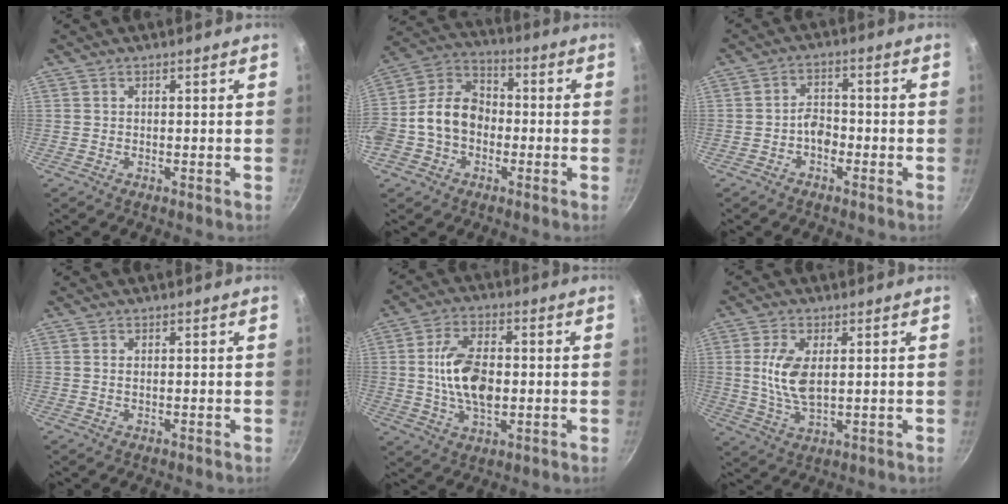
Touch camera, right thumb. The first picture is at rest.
{"total": 14.6, "force": [-2.4, 11.1, 9.2], "torque": [-0.136, 0.048, -0.059]}
{"total": 3.8, "force": [-1.8, 2.6, 2.2], "torque": [-0.018, 0.024, -0.033]}
{"total": 0.8, "force": [0.2, 0.4, 0.6], "torque": [-0.011, 0.000, 0.003]}
{"total": 12.1, "force": [0.0, 6.9, 10.0], "torque": [-0.171, 0.008, -0.003]}
{"total": 8.6, "force": [1.3, 4.3, 7.3], "torque": [-0.143, -0.007, 0.028]}